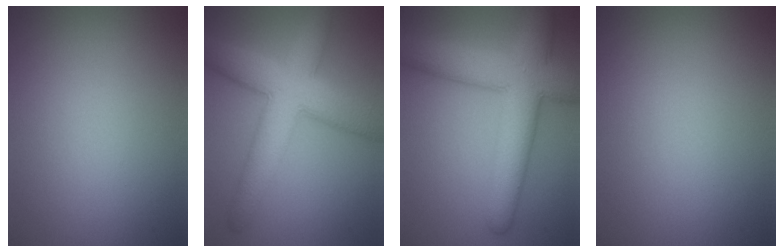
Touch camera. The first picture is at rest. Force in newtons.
{"total": 8.1, "press": 8.1, "slide": 0.4}
{"total": 9.0, "press": 9.0, "slide": 0.5}
{"total": 0.0}